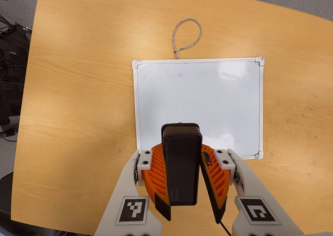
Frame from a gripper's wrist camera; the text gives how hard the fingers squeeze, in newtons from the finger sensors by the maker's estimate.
{"total": 10.5, "left": 9.6, "right": 11.4}